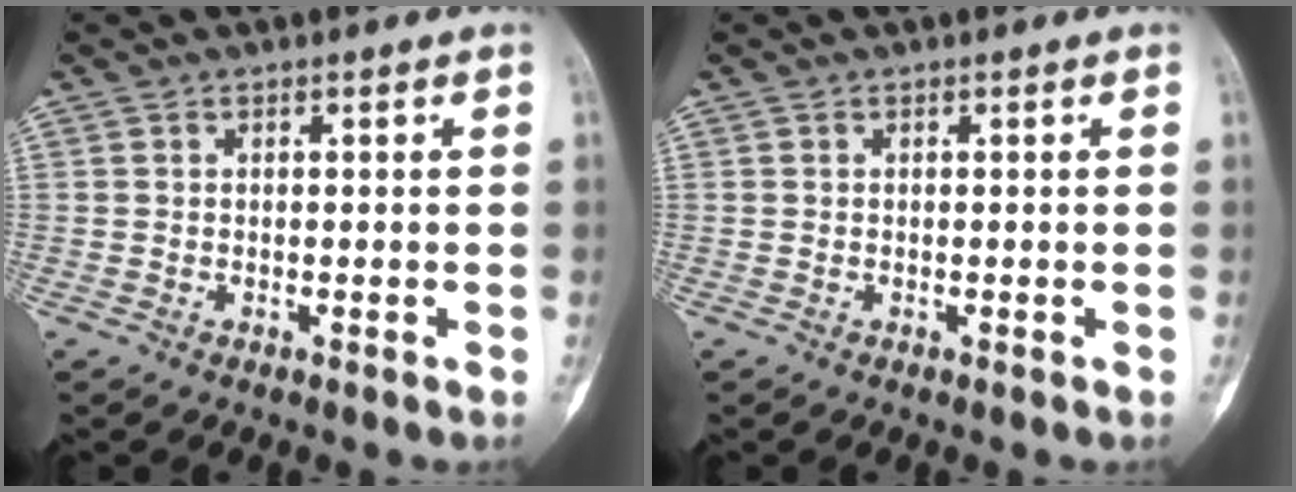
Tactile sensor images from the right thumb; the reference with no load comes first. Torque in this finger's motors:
{"motor_torque": [0.01, 0.00, 0.09, 0.06, 0.01]}